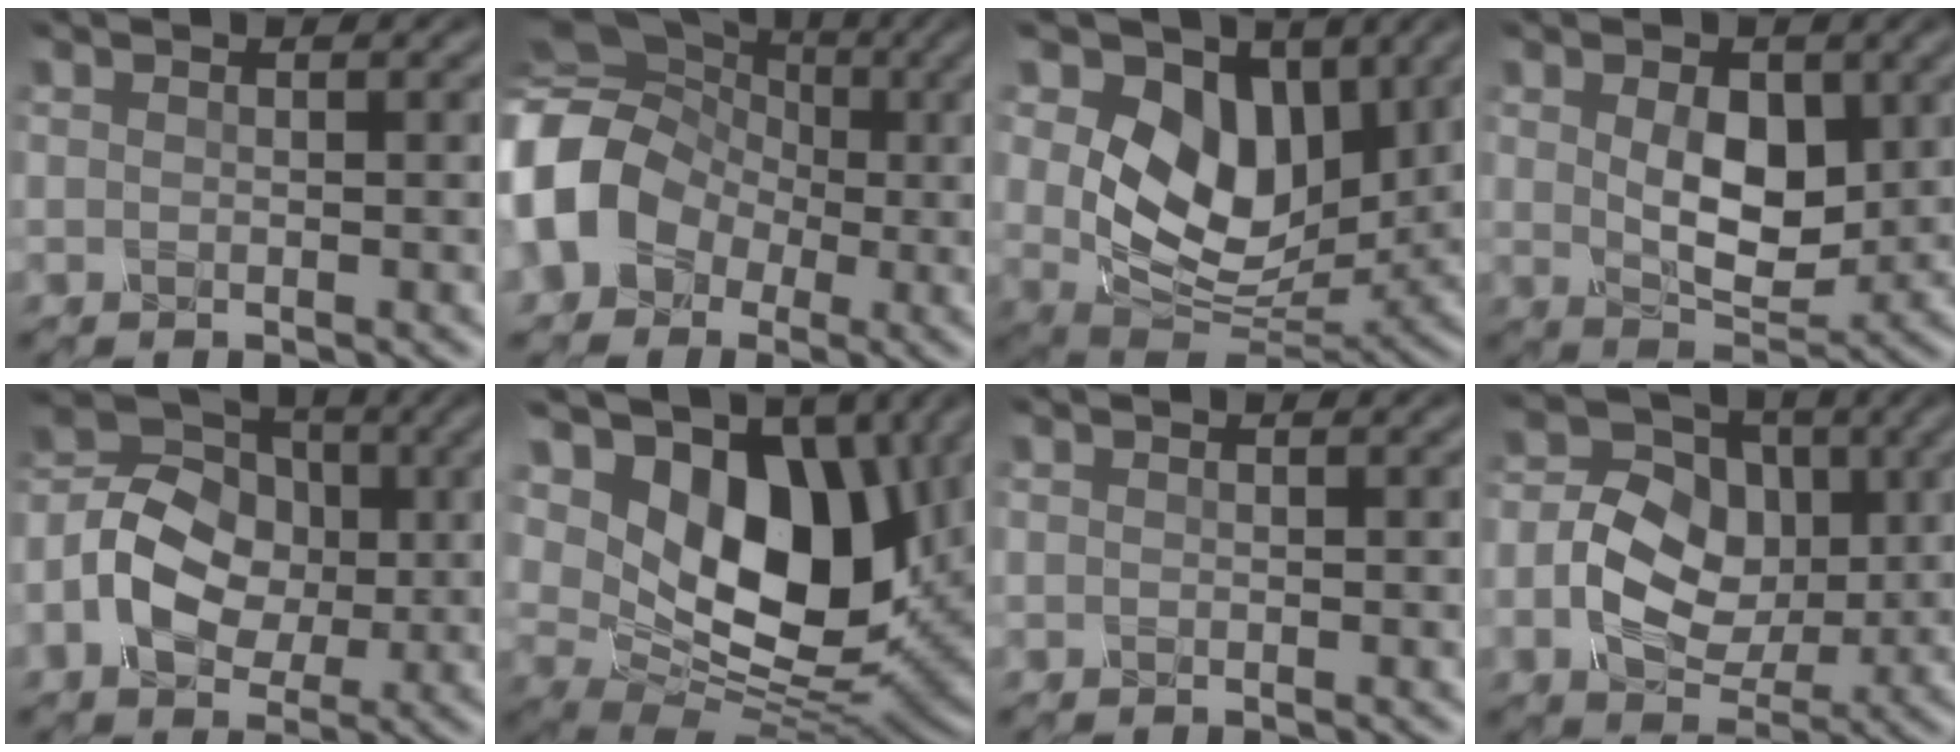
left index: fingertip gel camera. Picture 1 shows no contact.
{"total": 13.3, "force": [-2.4, 11.4, 6.4], "torque": [-0.134, -0.007, -0.084]}
{"total": 9.6, "force": [3.1, 6.6, 6.2], "torque": [-0.115, -0.018, 0.047]}
{"total": 5.3, "force": [0.5, 3.2, 4.2], "torque": [-0.072, -0.011, 0.019]}
{"total": 8.1, "force": [-1.3, 6.5, 4.7], "torque": [-0.082, 0.013, -0.031]}
{"total": 13.4, "force": [4.4, 8.5, 9.4], "torque": [-0.147, -0.010, 0.079]}
{"total": 0.0}
{"total": 6.8, "force": [-0.7, 5.2, 4.3], "torque": [-0.081, -0.001, -0.015]}